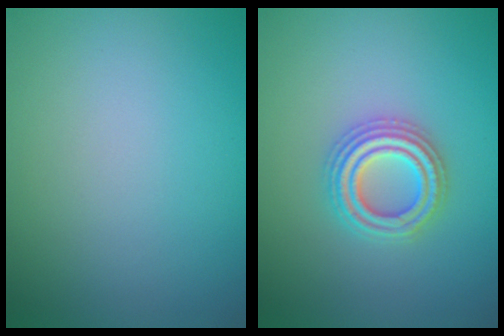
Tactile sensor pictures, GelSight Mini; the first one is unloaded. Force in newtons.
{"total": 4.1, "press": 4.0, "slide": 0.8}